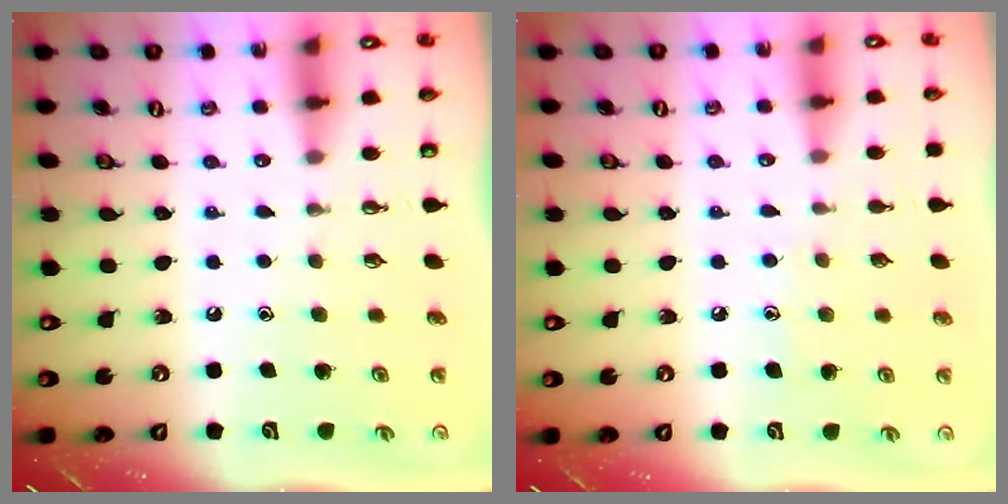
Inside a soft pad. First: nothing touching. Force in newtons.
{"total": 4.7, "press": 4.7, "slide": 0.4}